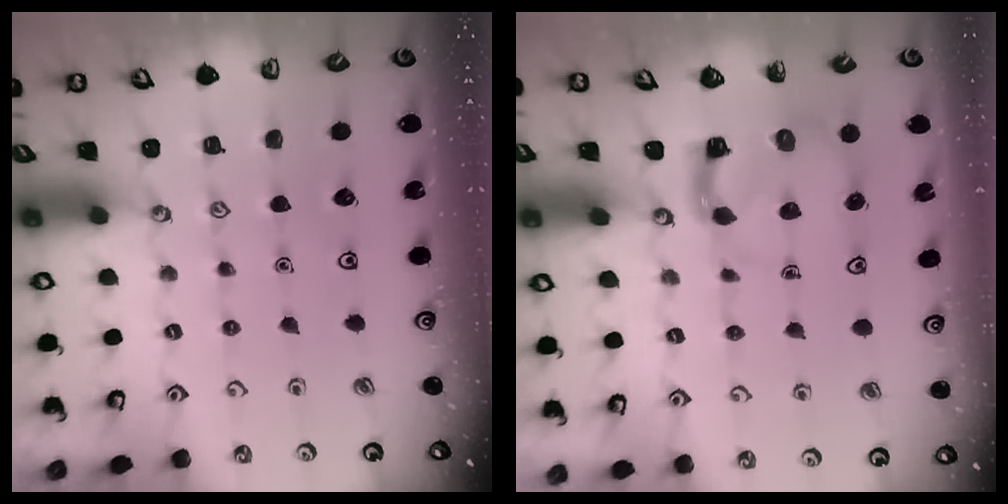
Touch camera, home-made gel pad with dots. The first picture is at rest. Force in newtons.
{"total": 4.2, "press": 4.2, "slide": 0.4}